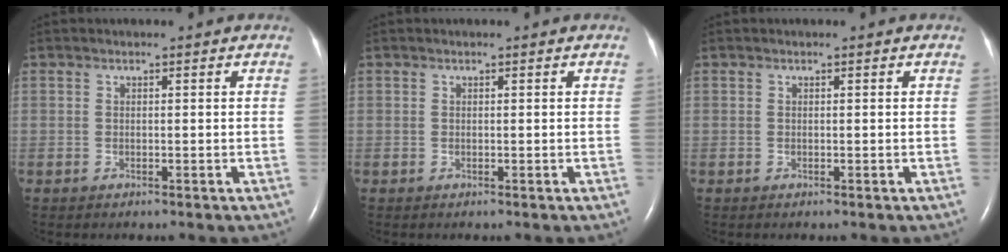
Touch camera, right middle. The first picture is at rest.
{"total": 0.0}
{"total": 0.0}